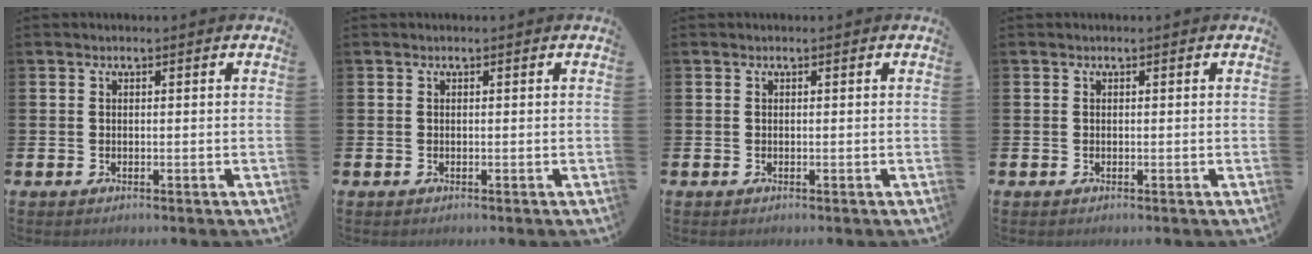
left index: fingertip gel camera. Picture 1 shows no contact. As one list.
[{"total": 0.0}, {"total": 0.0}, {"total": 0.0}]